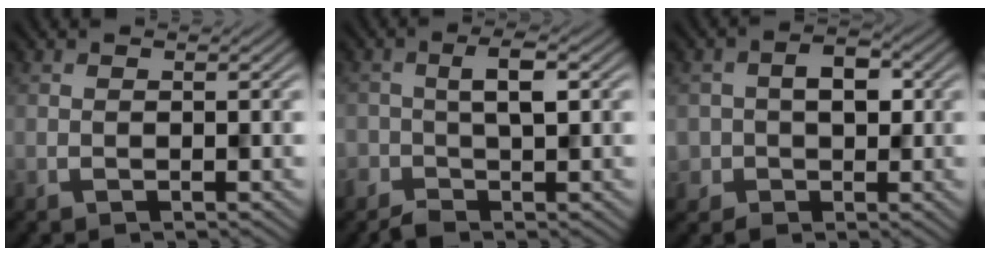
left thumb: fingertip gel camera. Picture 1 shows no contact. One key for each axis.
{"total": 3.0, "fx": -1.2, "fy": 1.3, "fz": 2.4, "tx": -0.043, "ty": 0.007, "tz": -0.029}
{"total": 3.6, "fx": -0.2, "fy": 3.2, "fz": 1.6, "tx": -0.019, "ty": 0.003, "tz": -0.008}